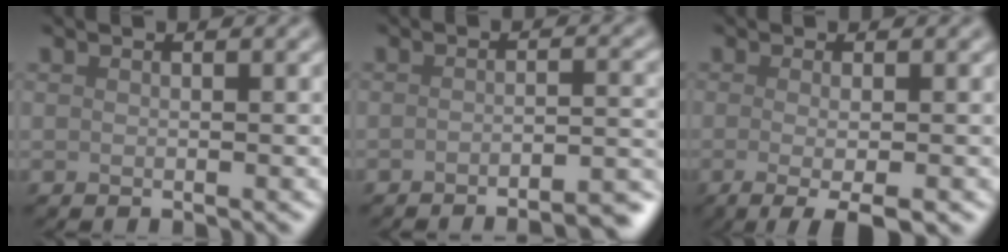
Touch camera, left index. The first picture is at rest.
{"total": 4.7, "force": [-3.7, 0.9, 2.8], "torque": [-0.028, 0.012, -0.048]}
{"total": 4.4, "force": [-1.4, 1.1, 4.1], "torque": [-0.058, -0.006, -0.023]}